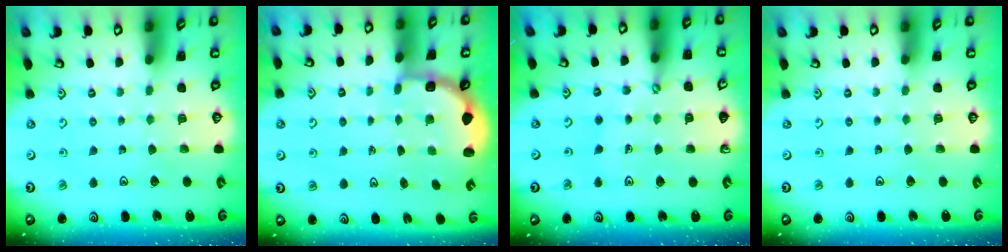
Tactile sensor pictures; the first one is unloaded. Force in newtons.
{"total": 2.9, "press": 2.5, "slide": 1.4}
{"total": 4.8, "press": 4.5, "slide": 1.5}
{"total": 0.0}